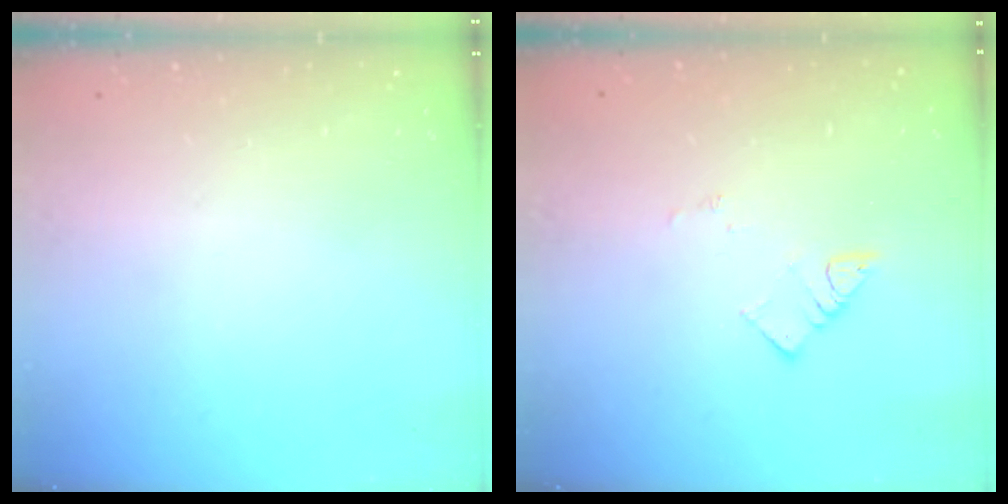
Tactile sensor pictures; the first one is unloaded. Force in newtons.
{"total": 3.4, "press": 3.4, "slide": 0.3}